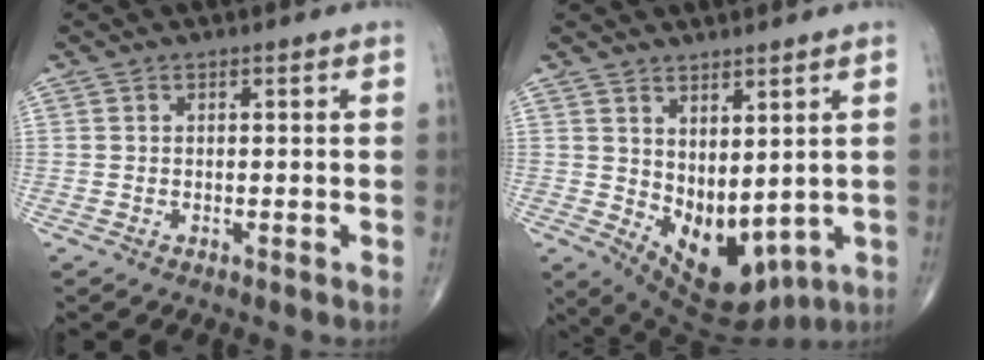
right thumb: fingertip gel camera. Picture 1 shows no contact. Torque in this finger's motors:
{"motor_torque": [-0.53, 0.99, 0.21, -0.04, 0.18]}